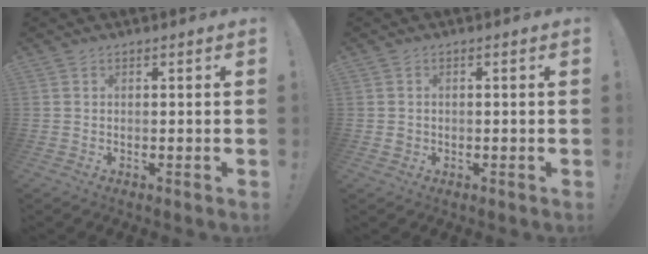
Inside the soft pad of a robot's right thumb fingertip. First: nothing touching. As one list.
[{"total": 1.1, "force": [-0.2, 1.1, 0.3], "torque": [-0.003, 0.002, -0.004]}]